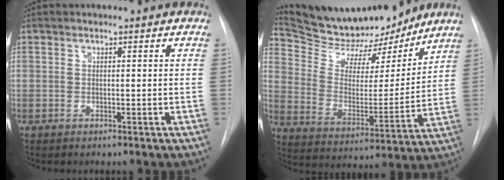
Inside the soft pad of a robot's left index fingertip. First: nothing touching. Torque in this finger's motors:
{"motor_torque": [-0.77, -0.41, -1.05, -0.02]}